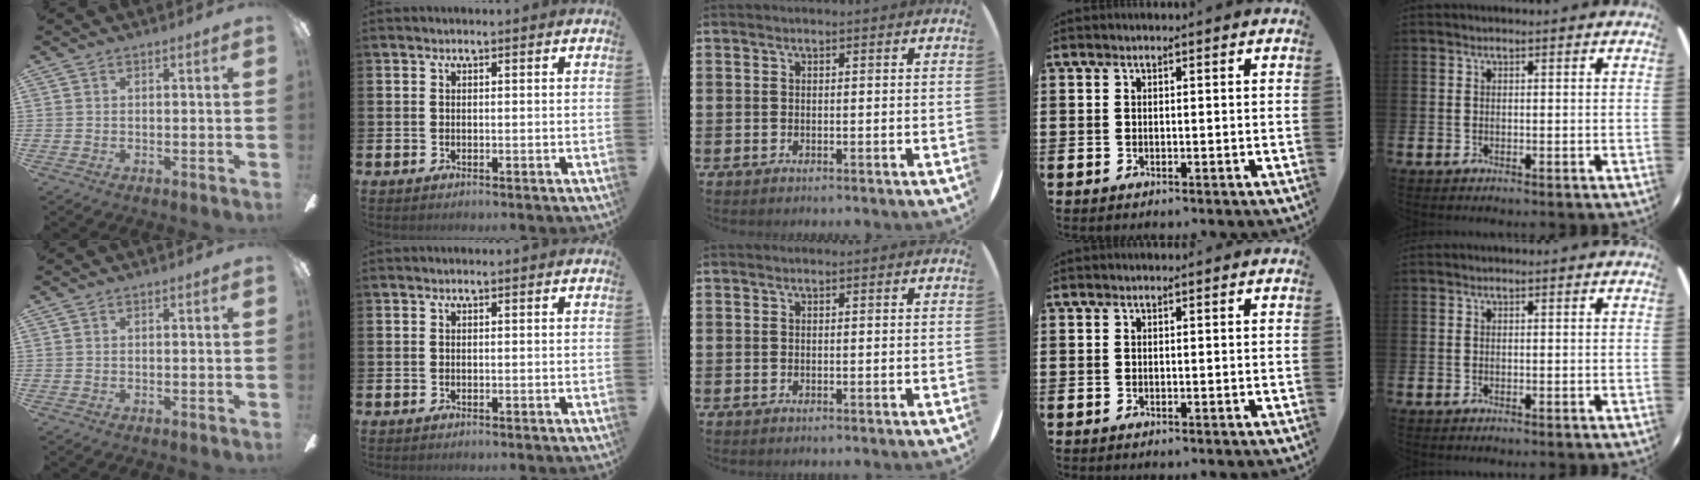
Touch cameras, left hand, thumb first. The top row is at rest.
{}